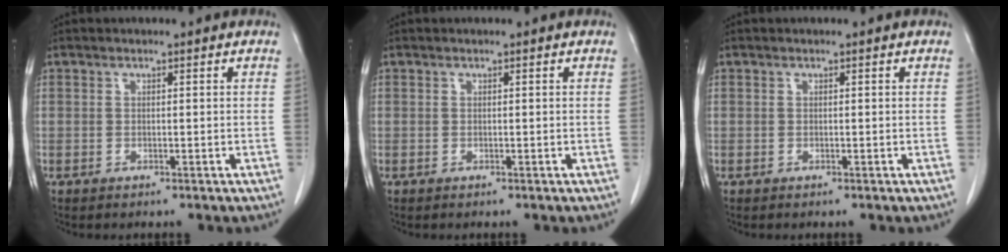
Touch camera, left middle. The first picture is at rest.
{"total": 0.0}
{"total": 0.0}